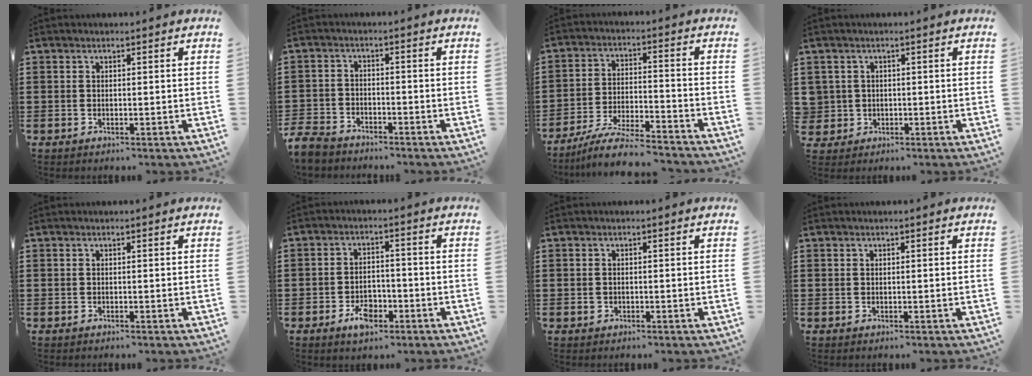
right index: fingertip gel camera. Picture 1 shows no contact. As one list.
[{"total": 4.0, "force": [-3.8, 0.9, 0.6], "torque": [-0.034, -0.006, -0.085]}, {"total": 7.8, "force": [-7.2, 0.1, 3.0], "torque": [-0.060, 0.001, -0.138]}, {"total": 2.2, "force": [0.0, 2.2, 0.0], "torque": [-0.012, 0.007, -0.002]}, {"total": 0.0}, {"total": 5.0, "force": [-2.4, 2.5, 3.5], "torque": [-0.056, 0.001, -0.043]}, {"total": 0.6, "force": [-0.2, 0.5, 0.2], "torque": [-0.006, 0.002, -0.004]}, {"total": 0.0}]